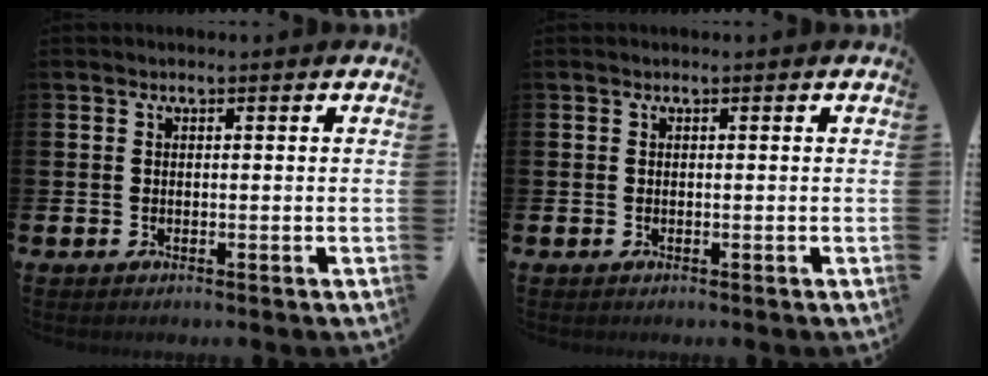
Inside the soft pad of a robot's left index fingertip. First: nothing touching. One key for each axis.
{"total": 0.0}